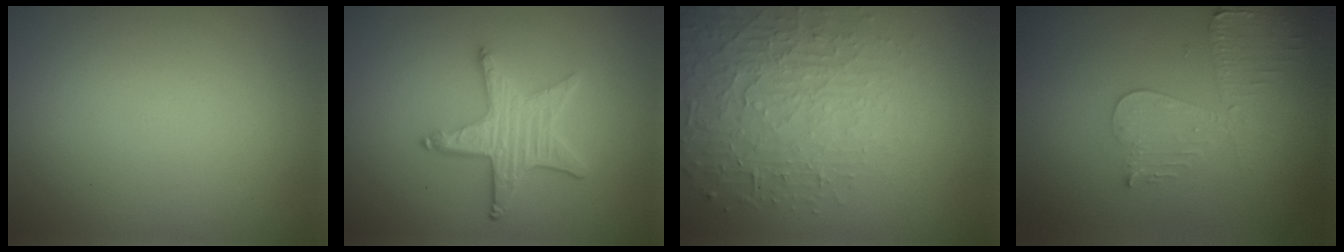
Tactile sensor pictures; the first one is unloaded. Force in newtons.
{"total": 4.4, "press": 3.7, "slide": 2.3}
{"total": 4.6, "press": 4.1, "slide": 2.1}
{"total": 3.7, "press": 3.3, "slide": 1.6}